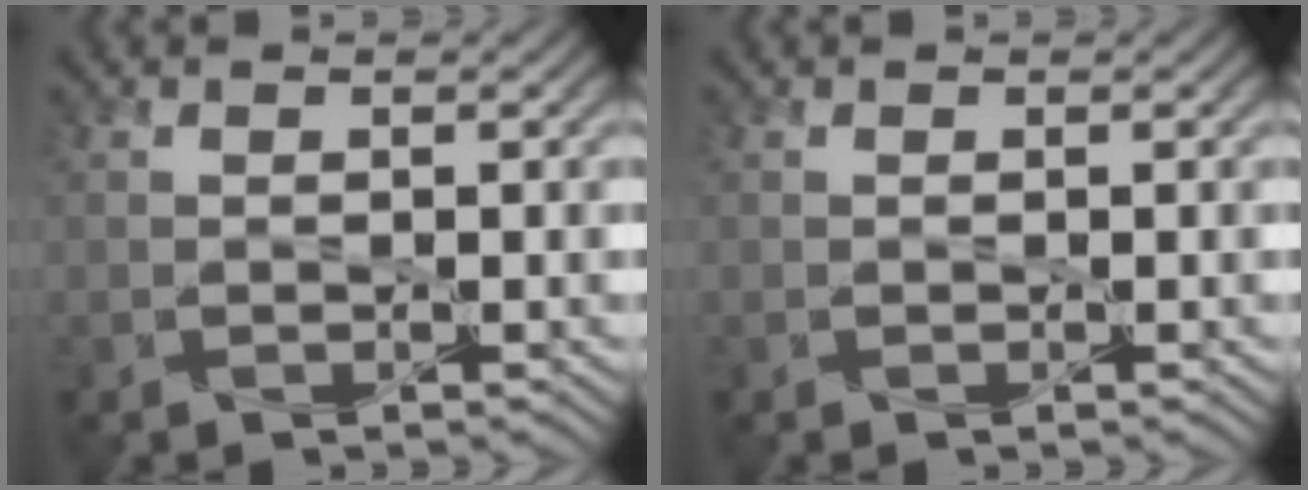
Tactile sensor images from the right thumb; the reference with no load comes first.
{"total": 0.0}